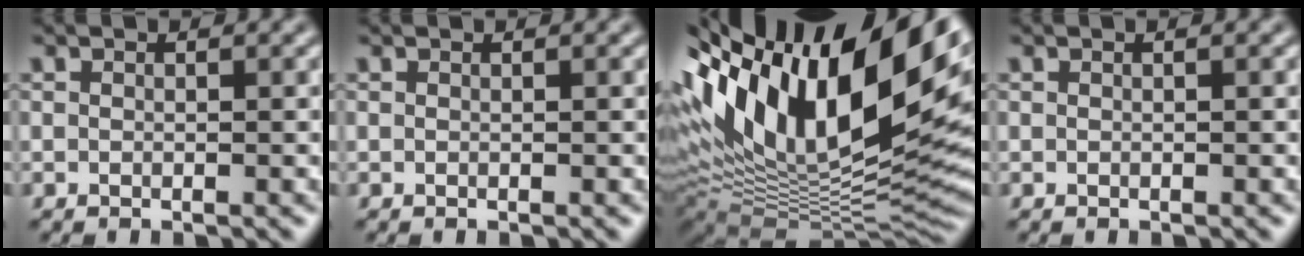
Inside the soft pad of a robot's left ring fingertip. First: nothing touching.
{"total": 0.0}
{"total": 19.5, "force": [6.8, 8.8, 16.0], "torque": [-0.247, 0.019, 0.125]}
{"total": 0.0}